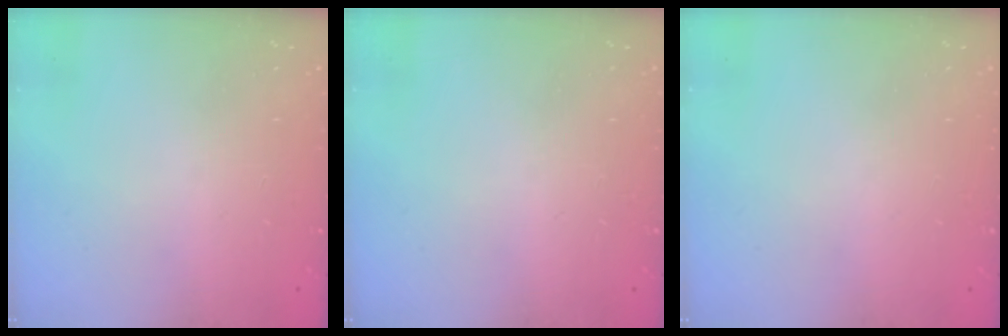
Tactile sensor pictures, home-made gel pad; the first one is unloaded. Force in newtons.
{"total": 0.0}
{"total": 0.0}